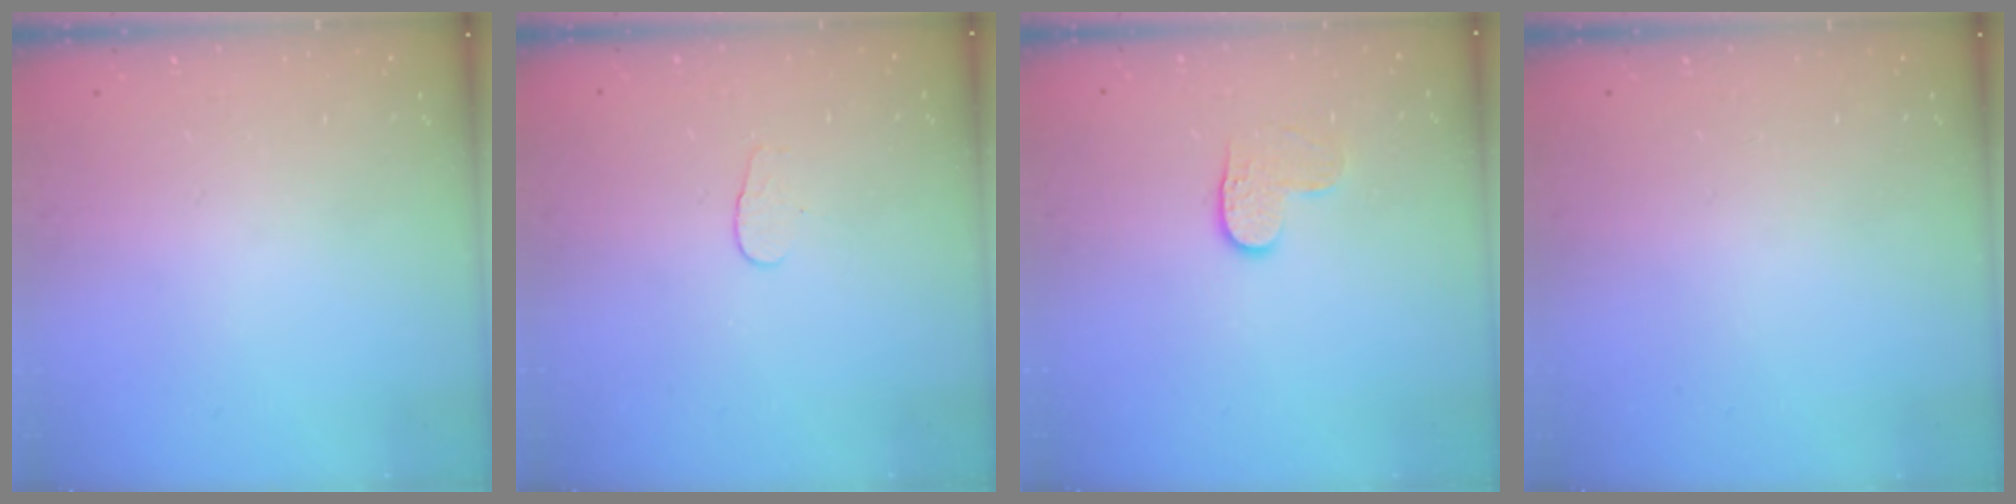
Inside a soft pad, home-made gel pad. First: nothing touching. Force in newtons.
{"total": 3.3, "press": 3.3, "slide": 0.3}
{"total": 4.7, "press": 4.7, "slide": 0.4}
{"total": 0.0}